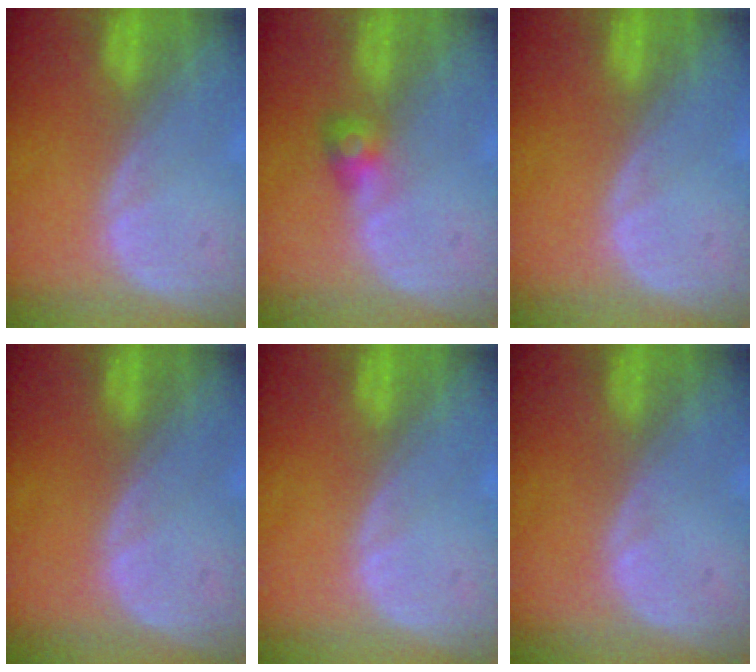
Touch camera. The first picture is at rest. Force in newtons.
{"total": 2.6, "press": 2.5, "slide": 0.7}
{"total": 0.0}
{"total": 0.0}
{"total": 0.0}
{"total": 0.0}